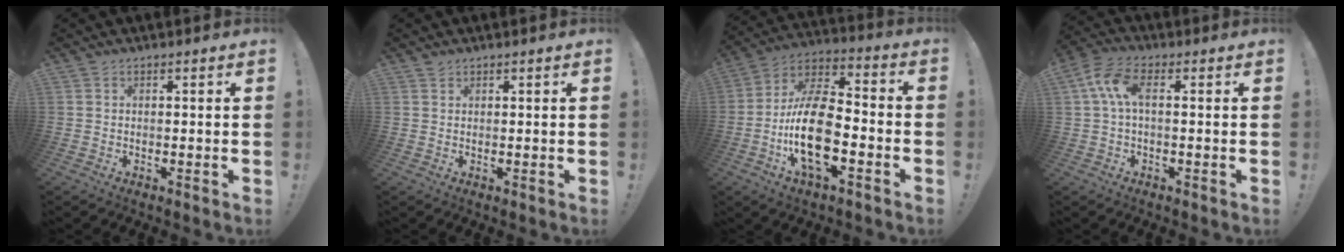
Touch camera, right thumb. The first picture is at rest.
{"total": 1.0, "force": [0.9, 0.5, 0.1], "torque": [0.003, -0.003, 0.016]}
{"total": 19.9, "force": [-5.5, 9.9, 16.3], "torque": [-0.306, 0.027, -0.089]}
{"total": 8.4, "force": [1.3, 3.8, 7.3], "torque": [-0.160, 0.005, 0.027]}